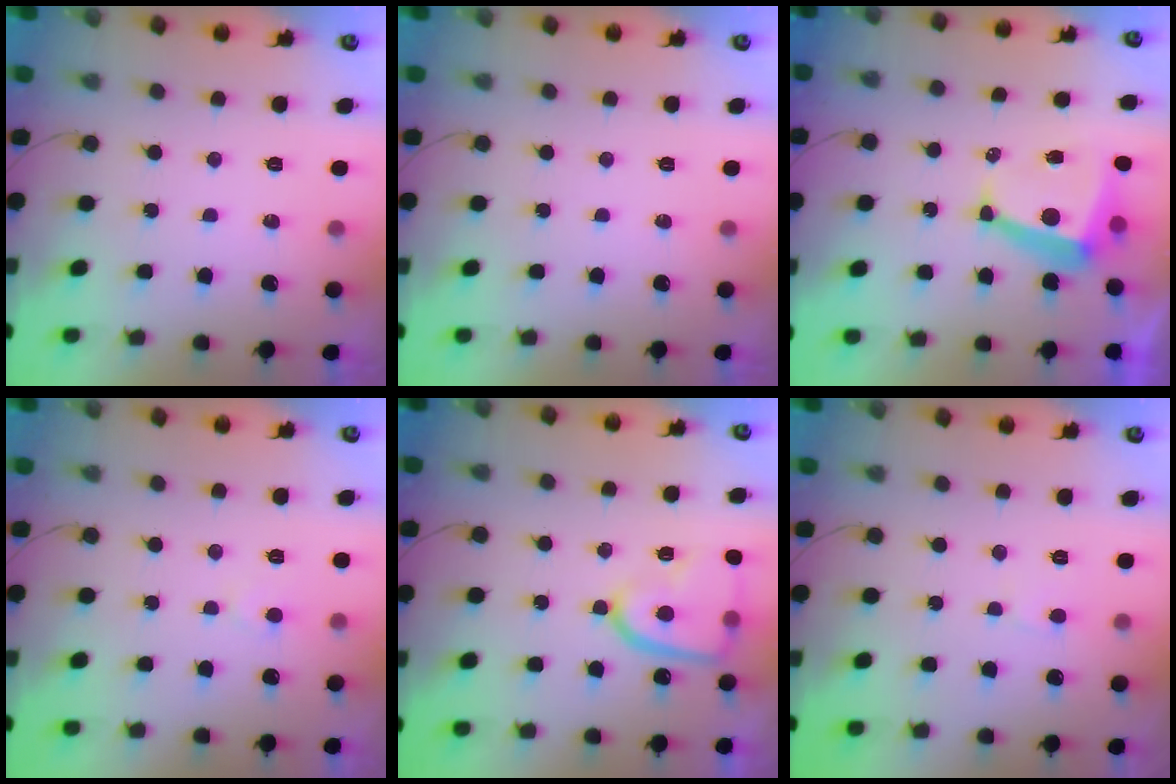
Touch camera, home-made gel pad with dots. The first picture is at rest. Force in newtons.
{"total": 0.0}
{"total": 7.8, "press": 7.7, "slide": 1.0}
{"total": 4.7, "press": 4.6, "slide": 0.4}
{"total": 14.5, "press": 14.4, "slide": 1.4}
{"total": 4.2, "press": 4.2, "slide": 0.2}